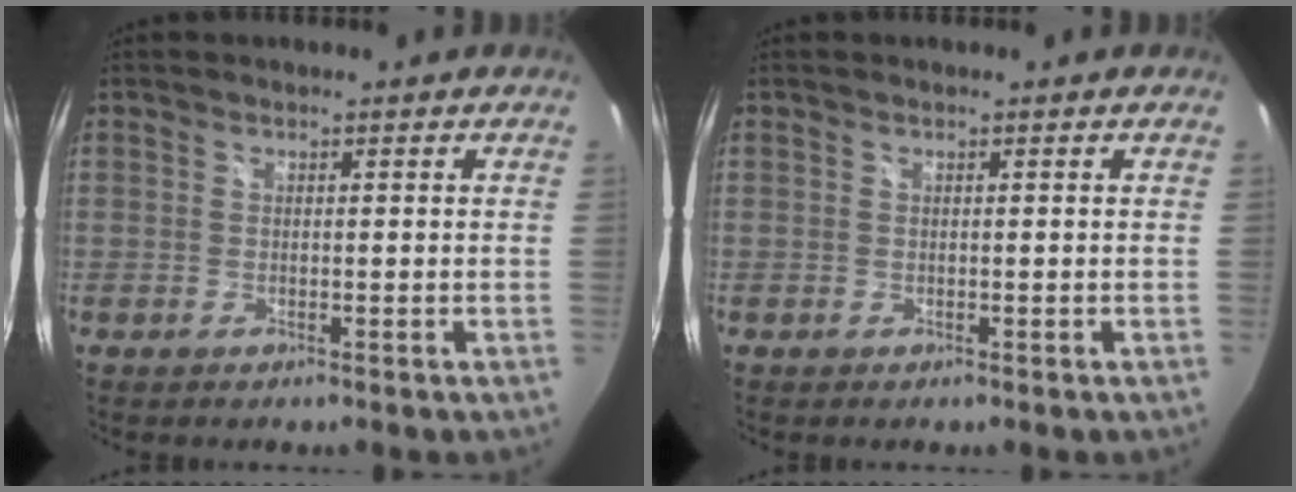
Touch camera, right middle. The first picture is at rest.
{"total": 0.0}